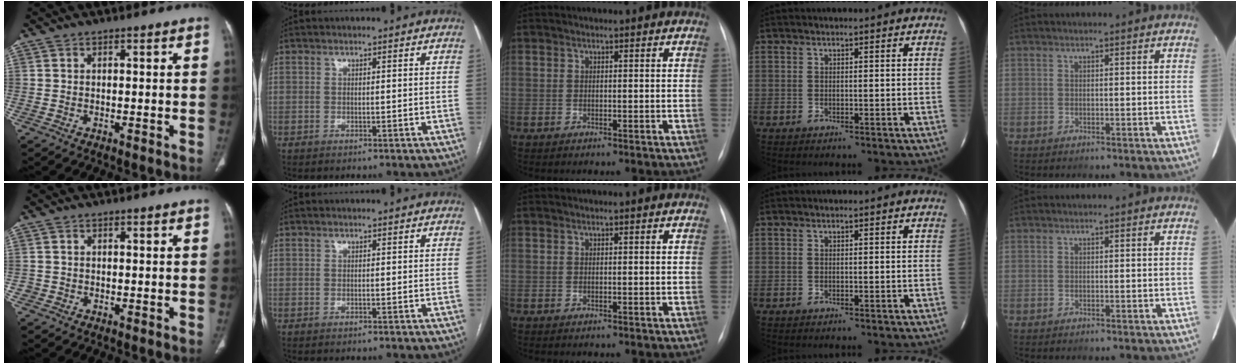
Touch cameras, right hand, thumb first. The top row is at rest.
{"thumb": {"total": 0.5, "force": [-0.2, 0.5, 0.0], "torque": [0.000, 0.004, -0.005]}}